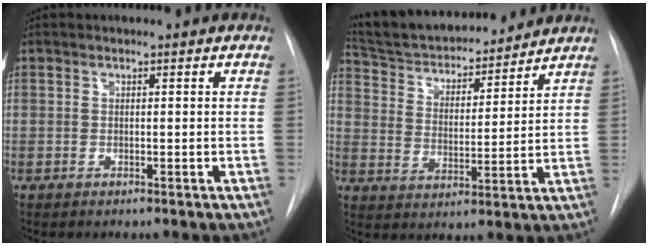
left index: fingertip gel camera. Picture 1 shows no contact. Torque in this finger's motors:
{"motor_torque": [0.01, -0.47, 0.14, 0.03]}